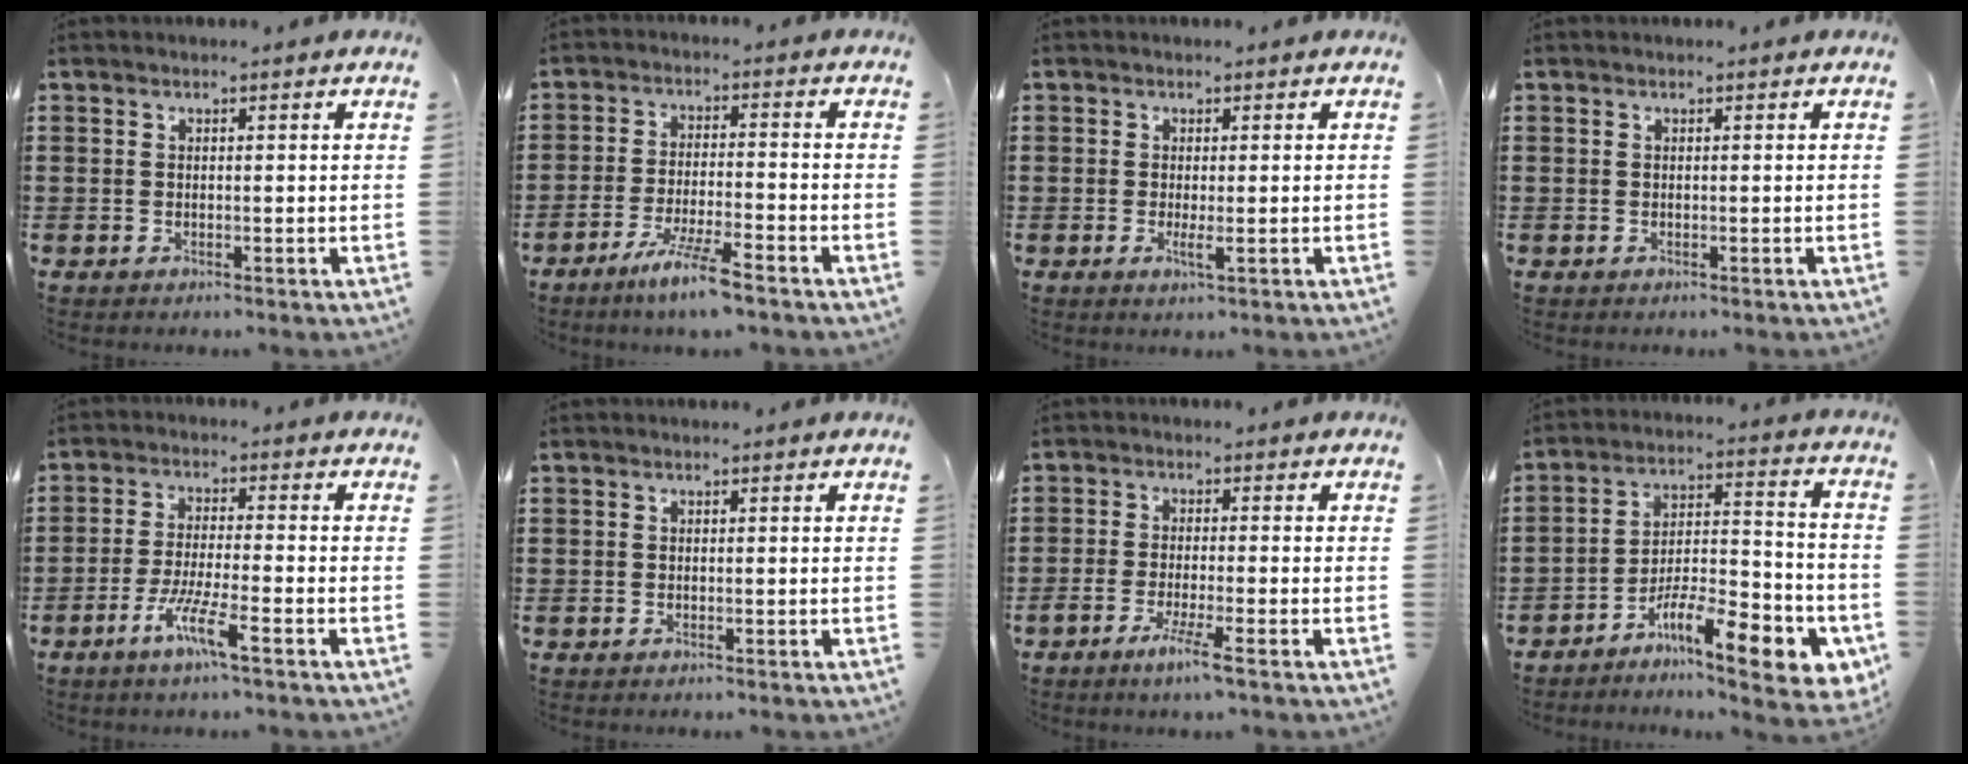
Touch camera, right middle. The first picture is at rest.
{"total": 6.4, "force": [-5.0, -0.1, 3.9], "torque": [-0.081, -0.015, -0.092]}
{"total": 1.4, "force": [-0.1, 0.3, 1.4], "torque": [-0.026, -0.003, -0.001]}
{"total": 0.0}
{"total": 6.2, "force": [-3.8, 0.4, 4.9], "torque": [-0.097, -0.008, -0.071]}
{"total": 0.0}
{"total": 4.0, "force": [-2.5, -0.3, 3.1], "torque": [-0.057, -0.009, -0.045]}
{"total": 11.4, "force": [-8.0, 2.7, 7.7], "torque": [-0.124, 0.018, -0.146]}